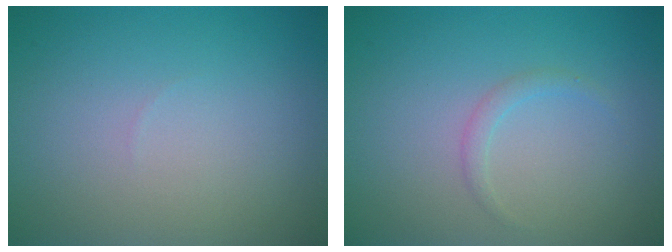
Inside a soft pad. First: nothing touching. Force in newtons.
{"total": 1.0, "press": 1.0, "slide": 0.0}